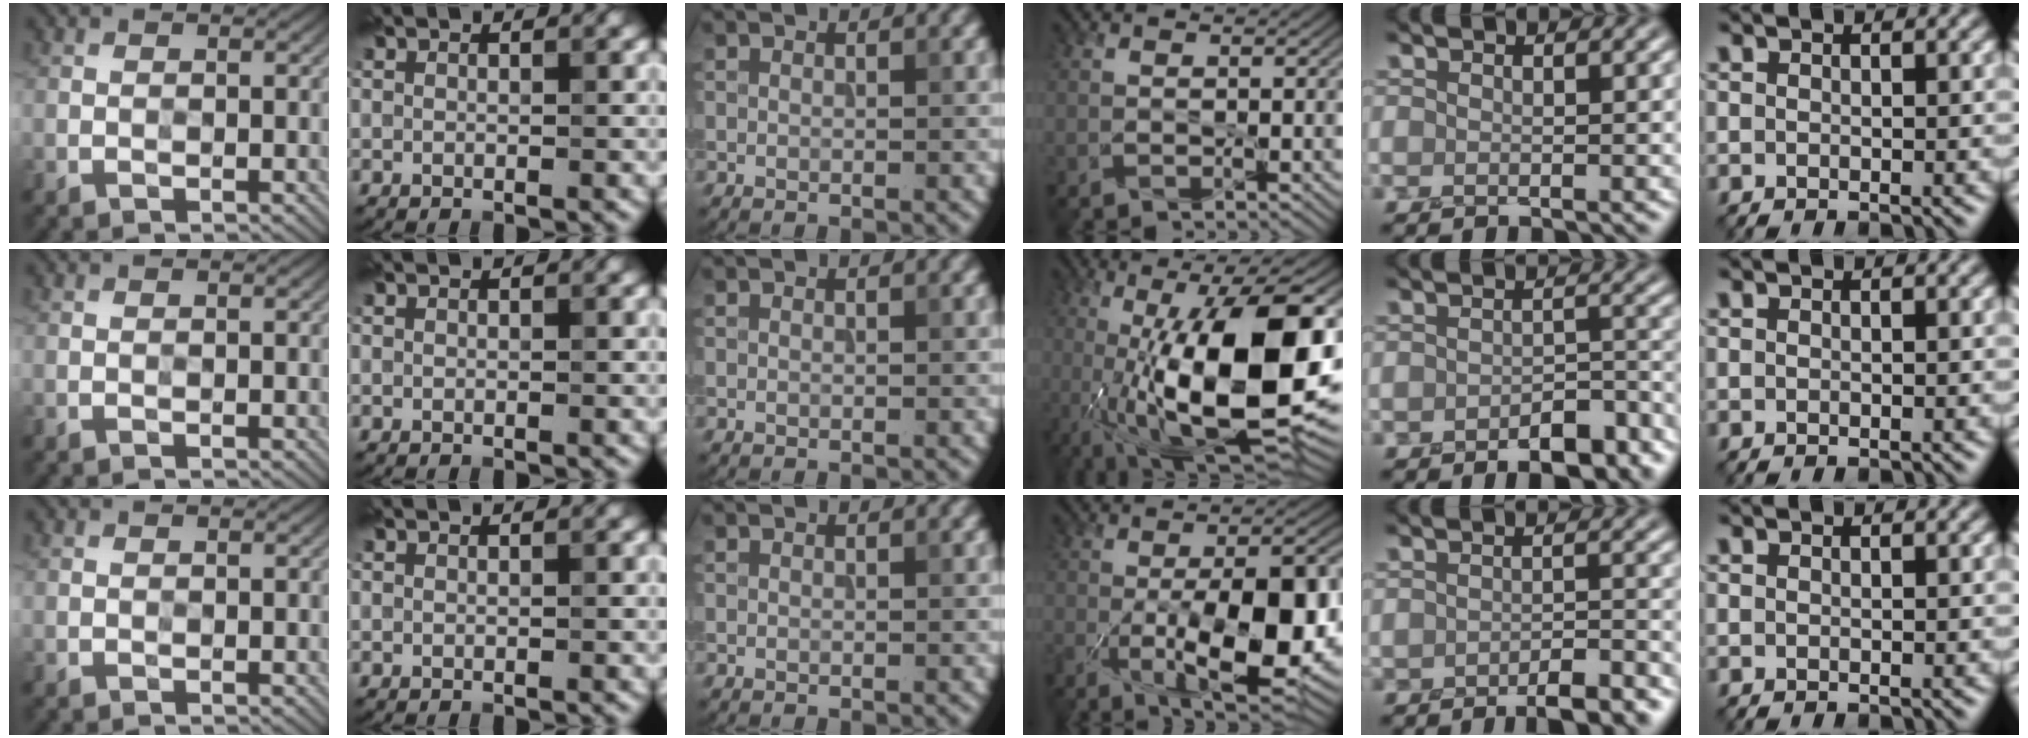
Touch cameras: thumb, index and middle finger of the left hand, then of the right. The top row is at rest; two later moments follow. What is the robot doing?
{"motion": "peel", "object": "velcro strap"}